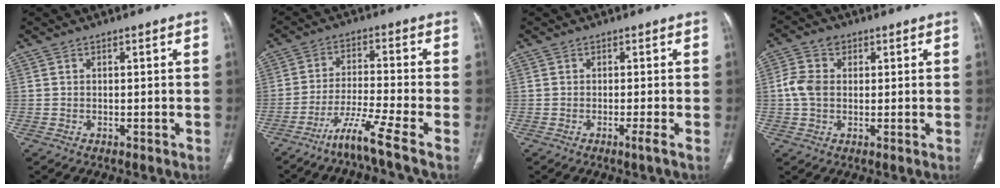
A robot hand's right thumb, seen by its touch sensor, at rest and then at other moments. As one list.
[{"total": 9.6, "force": [-6.1, -0.4, 7.4], "torque": [-0.151, 0.019, -0.117]}, {"total": 1.4, "force": [-0.7, -0.4, 1.1], "torque": [-0.027, -0.006, -0.016]}, {"total": 6.1, "force": [0.6, 4.7, 3.9], "torque": [-0.082, 0.012, 0.008]}]